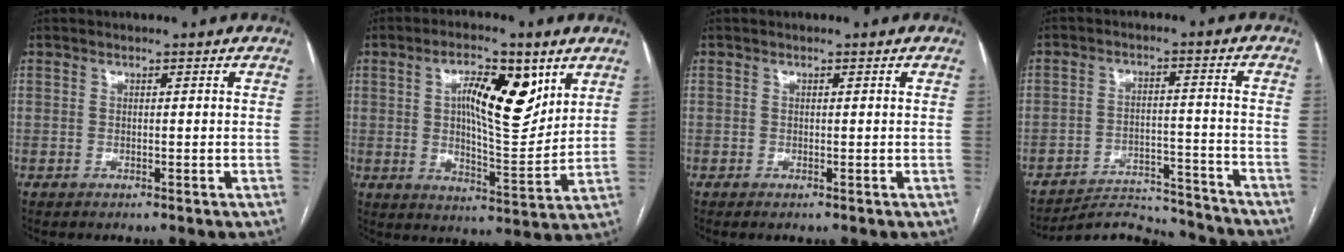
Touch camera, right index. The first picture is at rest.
{"total": 11.9, "force": [4.6, 3.8, 10.4], "torque": [-0.165, 0.009, 0.077]}
{"total": 1.5, "force": [-0.6, 0.5, 1.2], "torque": [-0.018, -0.003, -0.005]}
{"total": 12.4, "force": [-12.3, 1.3, 0.3], "torque": [0.006, 0.022, -0.178]}